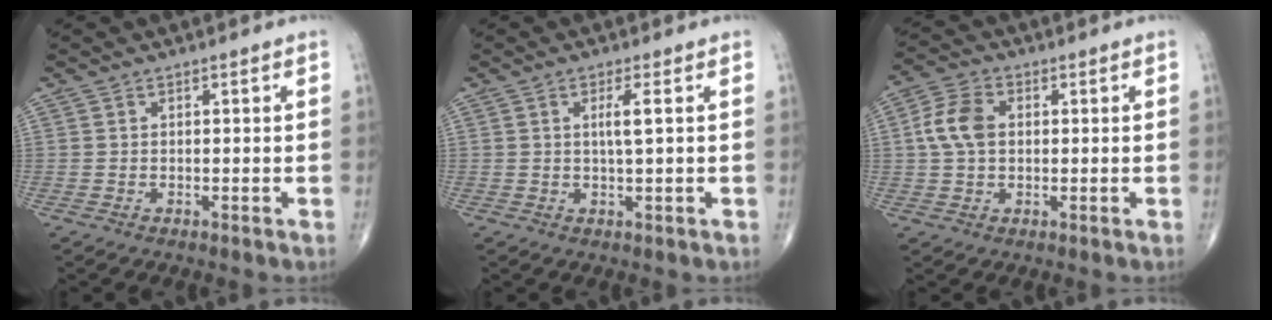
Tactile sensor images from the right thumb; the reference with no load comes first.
{"total": 3.1, "force": [0.6, 0.1, 3.0], "torque": [-0.064, -0.004, 0.011]}
{"total": 7.2, "force": [0.8, 4.9, 5.2], "torque": [-0.106, 0.013, 0.010]}